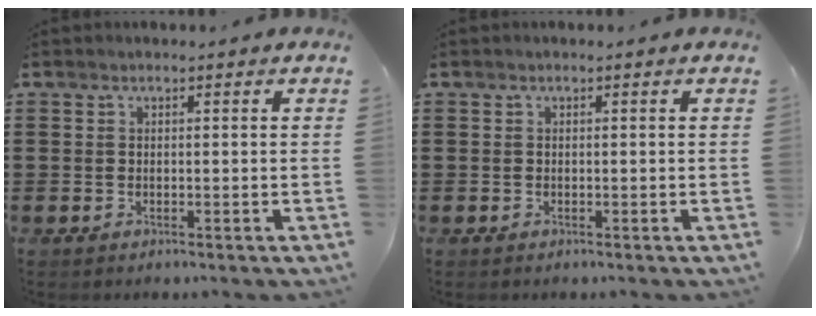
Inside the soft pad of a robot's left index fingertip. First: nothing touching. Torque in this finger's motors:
{"motor_torque": [0.00, 0.00, 0.00, 0.00]}